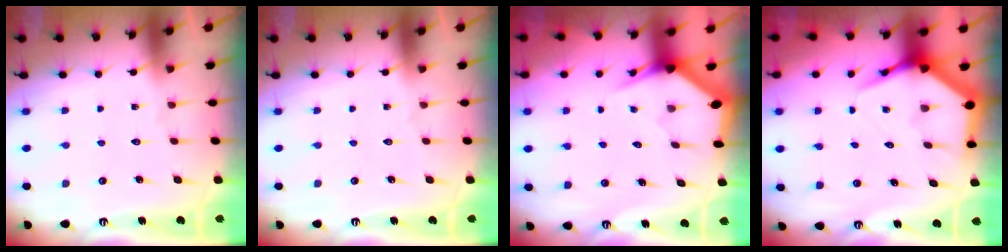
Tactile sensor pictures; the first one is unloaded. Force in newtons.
{"total": 0.0}
{"total": 3.2, "press": 3.2, "slide": 0.1}
{"total": 5.3, "press": 5.2, "slide": 0.7}